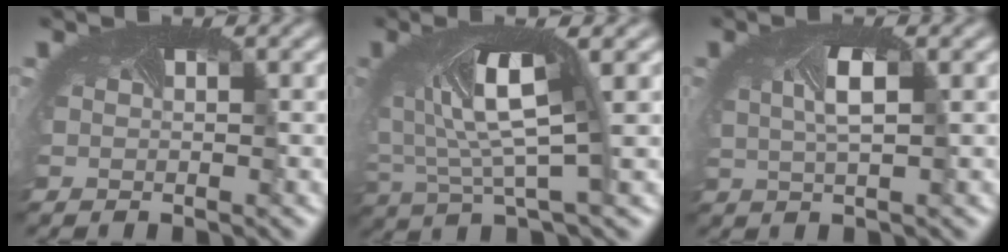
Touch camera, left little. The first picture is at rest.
{"total": 6.5, "force": [1.4, 2.4, 5.8], "torque": [-0.134, 0.001, 0.021]}
{"total": 2.9, "force": [0.3, 1.0, 2.7], "torque": [-0.064, 0.000, 0.008]}